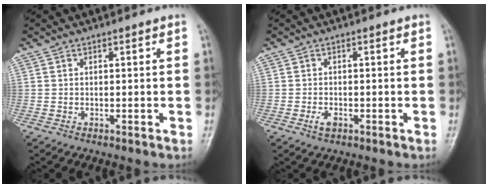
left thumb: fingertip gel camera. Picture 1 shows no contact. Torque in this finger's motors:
{"motor_torque": [-0.25, 0.75, 0.43, 0.06, 0.01]}